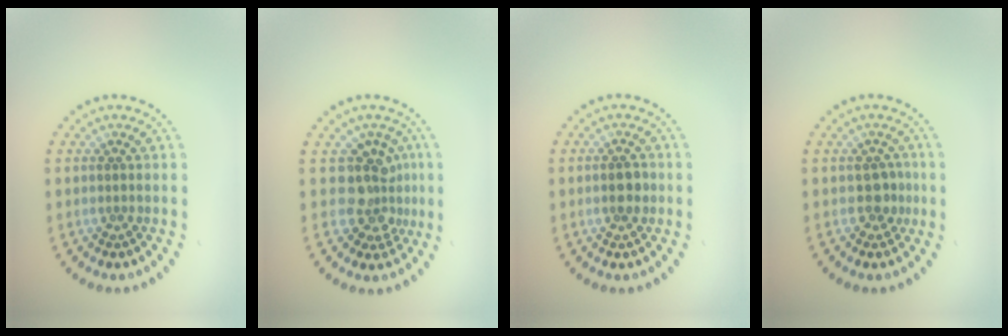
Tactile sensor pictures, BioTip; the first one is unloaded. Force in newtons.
{"total": 3.7, "press": 2.8, "slide": 2.3}
{"total": 1.8, "press": 1.8, "slide": 0.3}
{"total": 1.6, "press": 1.4, "slide": 0.7}